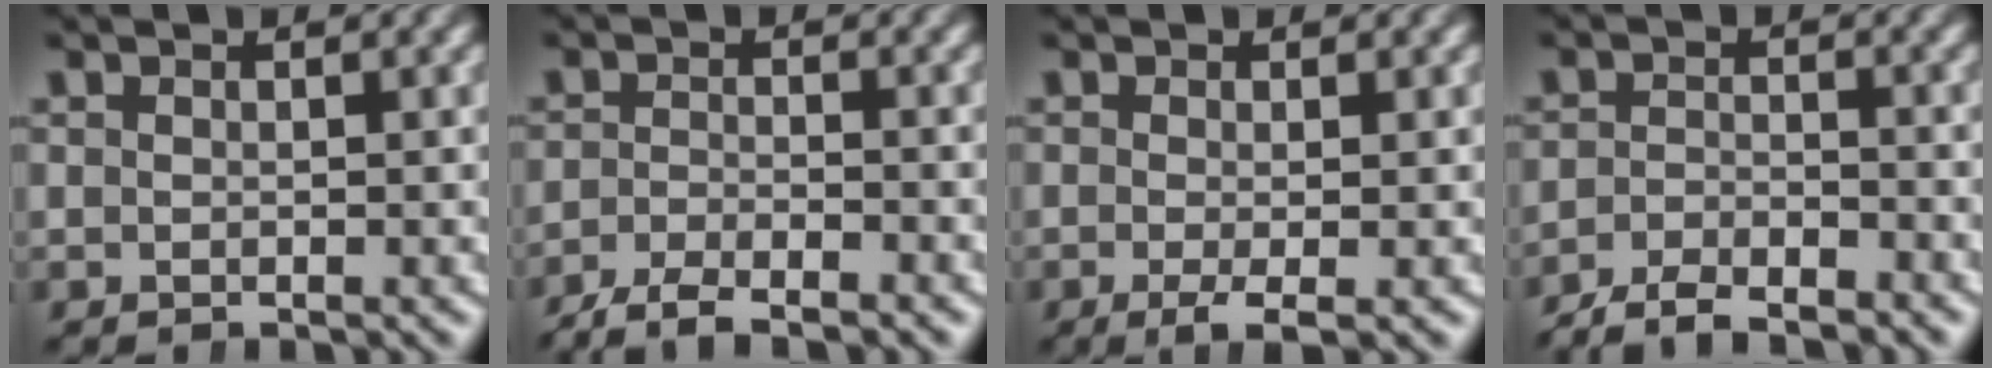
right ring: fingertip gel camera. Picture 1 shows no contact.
{"total": 4.8, "force": [-4.2, 1.3, 2.0], "torque": [-0.027, -0.014, -0.063]}
{"total": 2.7, "force": [-1.6, 0.8, 2.1], "torque": [-0.043, -0.020, -0.019]}
{"total": 4.8, "force": [-4.4, 1.3, 1.5], "torque": [-0.018, -0.013, -0.070]}